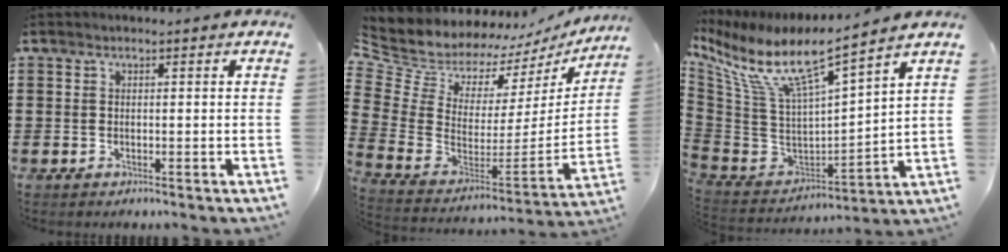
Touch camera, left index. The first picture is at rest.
{"total": 7.8, "force": [6.9, 3.6, 1.2], "torque": [-0.083, -0.063, 0.119]}
{"total": 8.7, "force": [5.8, 1.4, 6.3], "torque": [-0.154, -0.056, 0.091]}